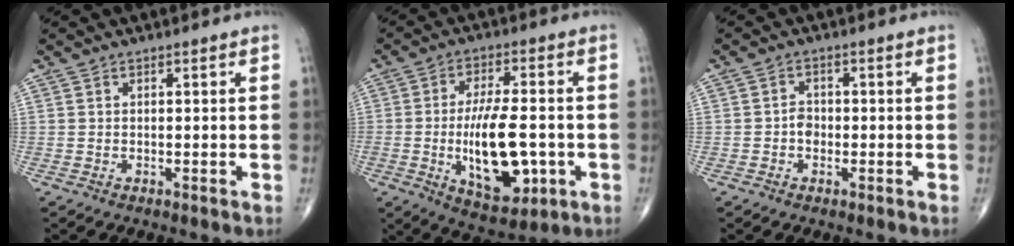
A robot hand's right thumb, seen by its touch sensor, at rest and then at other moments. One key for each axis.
{"total": 15.5, "fx": -2.9, "fy": 6.8, "fz": 13.6, "tx": -0.214, "ty": 0.008, "tz": -0.033}
{"total": 2.2, "fx": -0.6, "fy": 1.8, "fz": 1.2, "tx": -0.006, "ty": 0.007, "tz": -0.016}